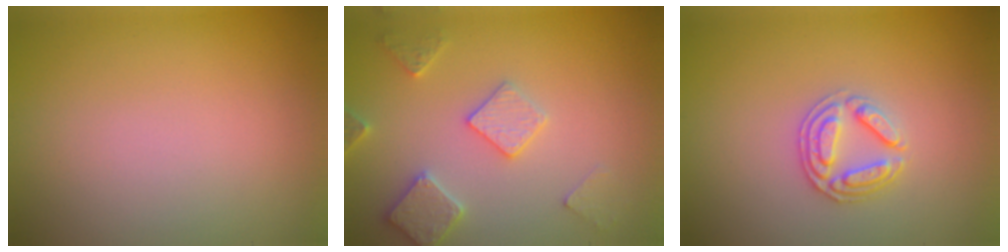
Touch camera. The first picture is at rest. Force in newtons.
{"total": 3.8, "press": 3.7, "slide": 0.8}
{"total": 2.6, "press": 2.5, "slide": 0.6}